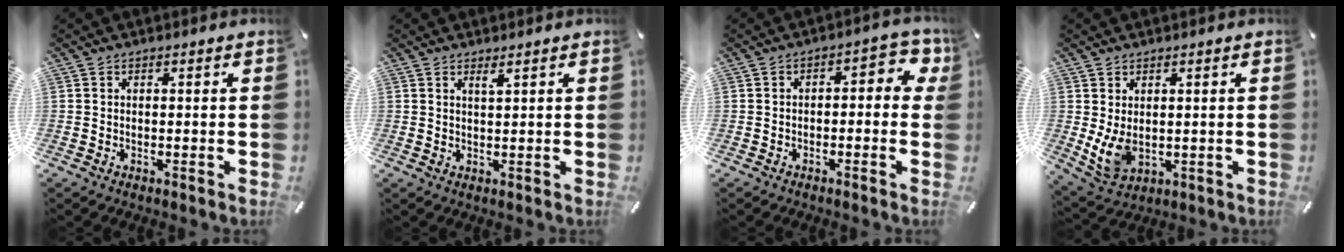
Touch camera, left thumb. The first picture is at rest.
{"total": 1.7, "force": [1.3, 0.0, 1.1], "torque": [-0.022, -0.002, 0.023]}
{"total": 5.3, "force": [-0.4, 3.0, 4.4], "torque": [-0.061, 0.004, -0.015]}
{"total": 6.5, "force": [0.6, 4.4, 4.8], "torque": [-0.111, -0.009, 0.010]}